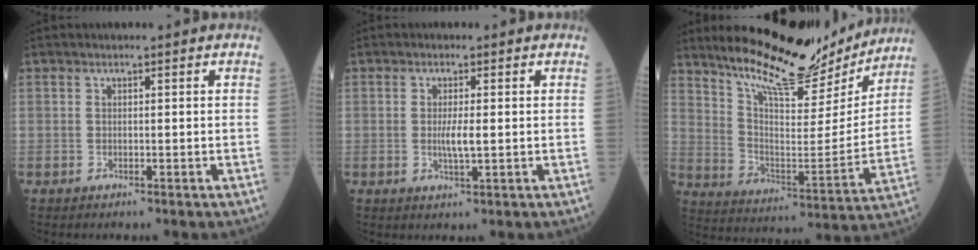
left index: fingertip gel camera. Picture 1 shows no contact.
{"total": 2.6, "force": [-0.1, 0.3, 2.6], "torque": [-0.054, -0.004, 0.000]}
{"total": 18.7, "force": [16.6, 4.0, 7.7], "torque": [-0.132, -0.027, 0.255]}